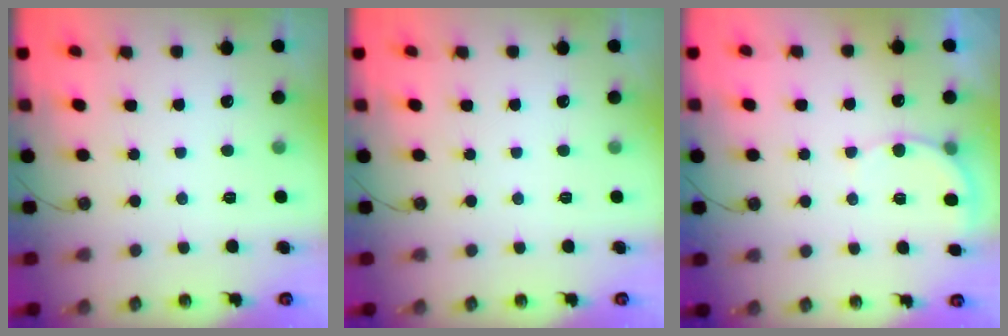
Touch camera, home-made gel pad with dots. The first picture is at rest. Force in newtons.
{"total": 0.0}
{"total": 5.5, "press": 5.4, "slide": 0.7}